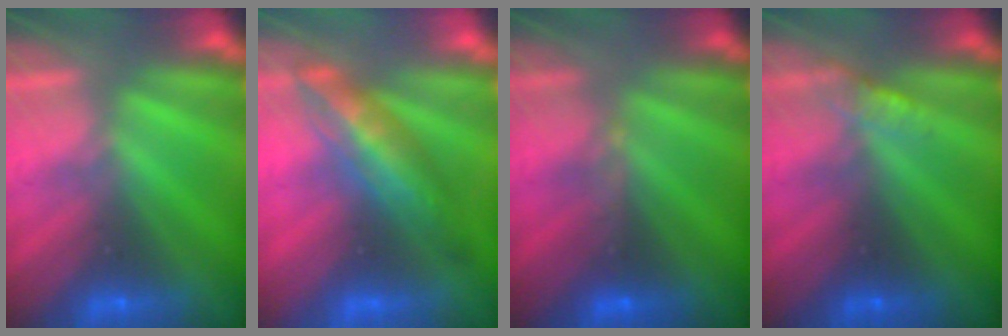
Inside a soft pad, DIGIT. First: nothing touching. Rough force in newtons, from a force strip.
{"total": 2.9}
{"total": 3.0}
{"total": 3.0}